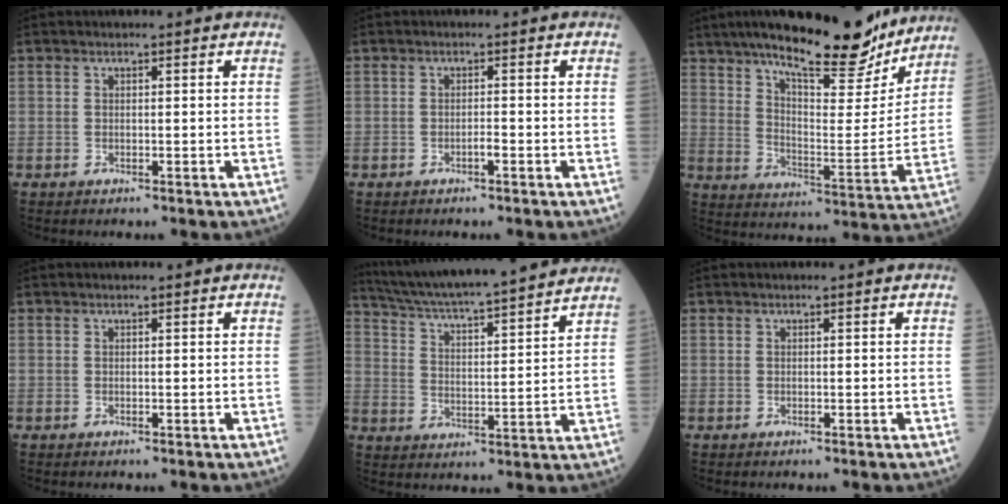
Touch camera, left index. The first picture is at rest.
{"total": 1.2, "force": [-1.0, 0.1, 0.7], "torque": [-0.014, -0.004, -0.018]}
{"total": 22.7, "force": [18.3, 4.8, 12.6], "torque": [-0.198, -0.010, 0.264]}
{"total": 0.0}
{"total": 20.9, "force": [18.9, 0.0, 8.9], "torque": [-0.157, -0.002, 0.279]}
{"total": 0.0}